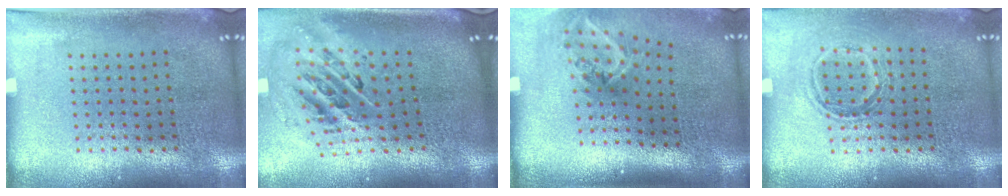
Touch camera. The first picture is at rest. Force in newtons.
{"total": 2.1, "press": 1.6, "slide": 1.4}
{"total": 2.0, "press": 1.3, "slide": 1.5}
{"total": 1.1, "press": 1.0, "slide": 0.6}